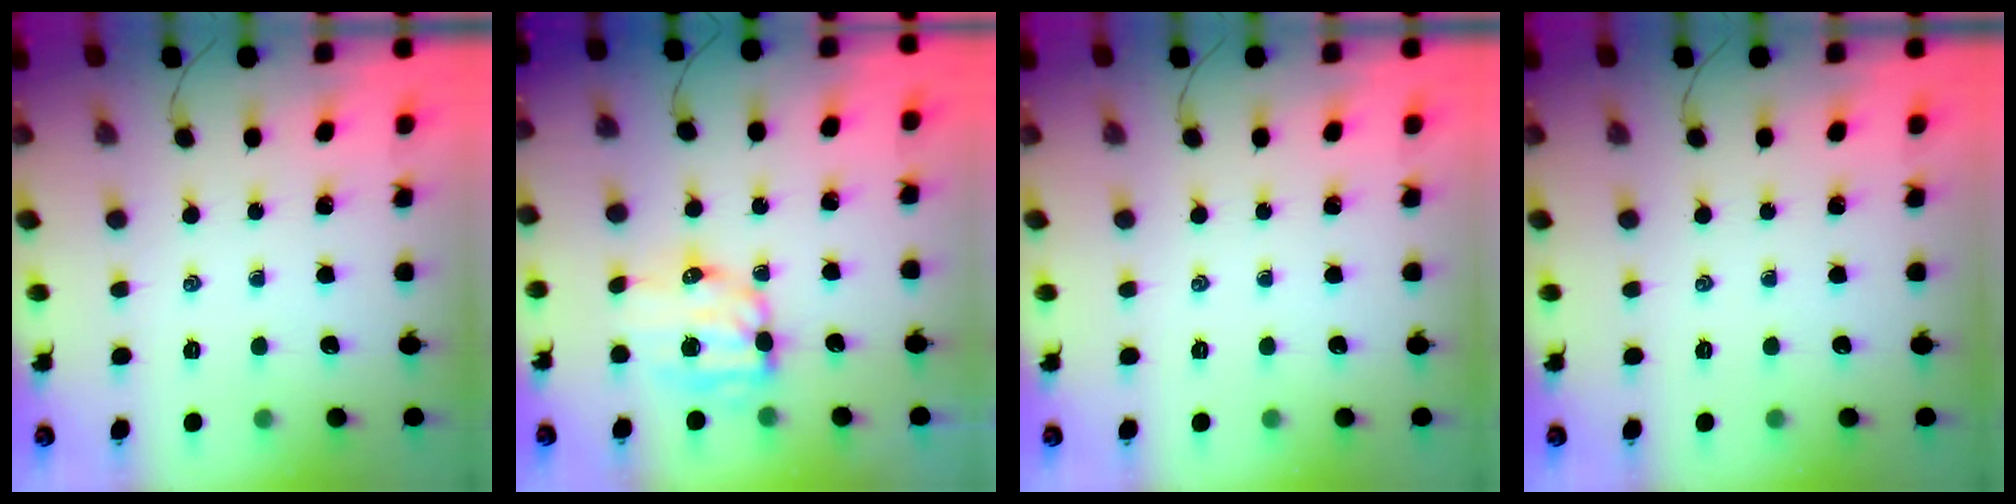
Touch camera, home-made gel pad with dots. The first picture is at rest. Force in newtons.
{"total": 9.4, "press": 9.2, "slide": 1.9}
{"total": 0.0}
{"total": 0.0}